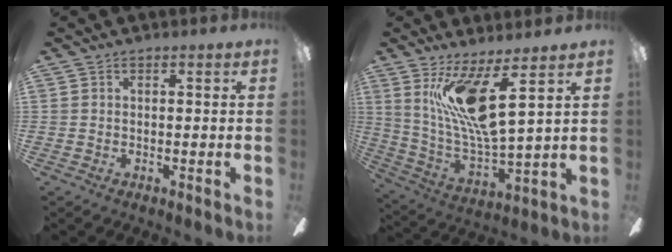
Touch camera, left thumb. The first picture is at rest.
{"total": 15.4, "force": [7.9, 3.6, 12.7], "torque": [-0.269, -0.039, 0.131]}